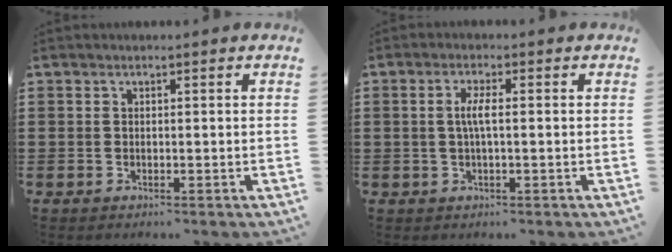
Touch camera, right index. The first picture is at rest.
{"total": 2.9, "force": [-0.1, 0.5, 2.9], "torque": [-0.062, -0.004, -0.006]}